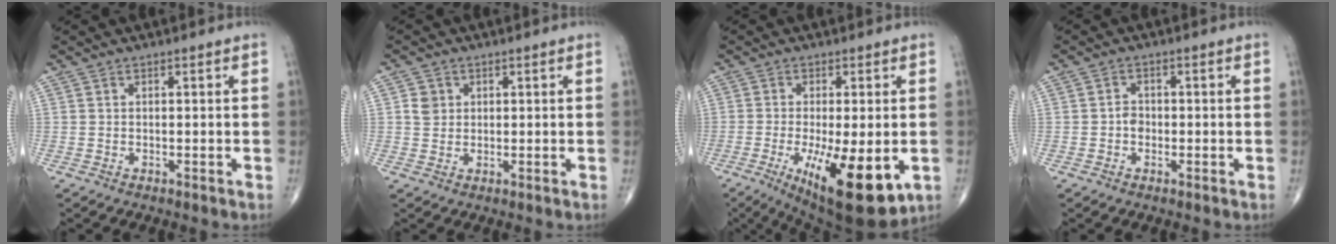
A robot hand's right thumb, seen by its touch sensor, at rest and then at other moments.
{"total": 2.8, "force": [0.7, 2.5, 1.0], "torque": [-0.006, -0.001, 0.012]}
{"total": 16.6, "force": [-5.0, 5.4, 14.9], "torque": [-0.217, -0.021, -0.060]}
{"total": 2.0, "force": [-0.5, 1.7, 1.0], "torque": [-0.006, 0.006, -0.013]}